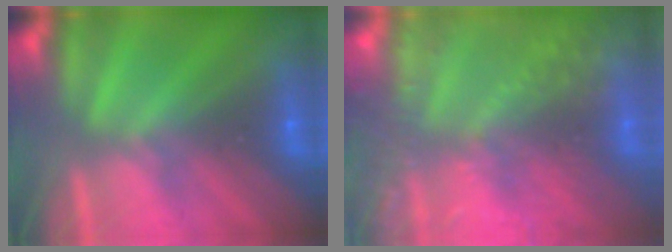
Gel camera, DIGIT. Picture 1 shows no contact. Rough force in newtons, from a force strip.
{"total": 8.7}